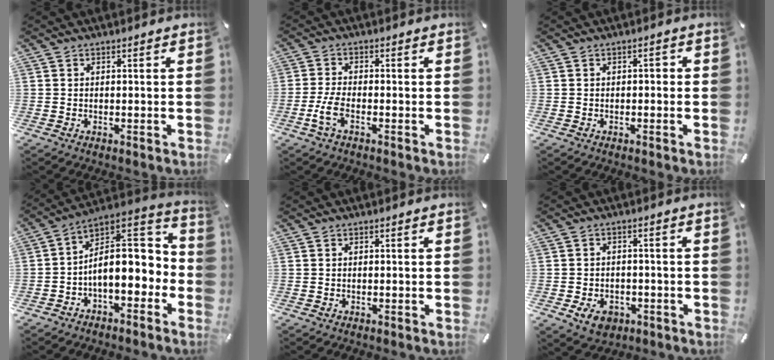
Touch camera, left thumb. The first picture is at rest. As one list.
[{"total": 5.0, "force": [-1.8, 1.9, 4.2], "torque": [-0.102, -0.008, -0.035]}, {"total": 1.1, "force": [-0.6, 0.7, 0.6], "torque": [-0.014, 0.005, -0.016]}, {"total": 13.0, "force": [-0.4, 8.1, 10.2], "torque": [-0.154, -0.015, -0.006]}, {"total": 0.0}, {"total": 5.6, "force": [-2.5, 4.2, 2.8], "torque": [-0.060, 0.009, -0.046]}]